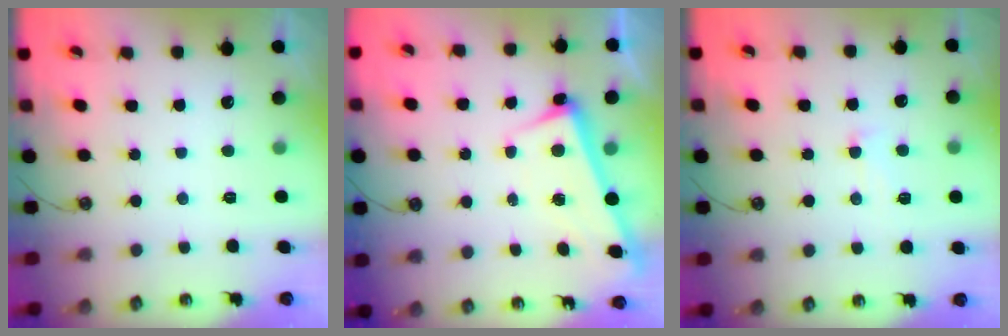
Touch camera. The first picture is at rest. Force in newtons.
{"total": 2.6, "press": 2.5, "slide": 0.7}
{"total": 1.3, "press": 0.8, "slide": 1.0}